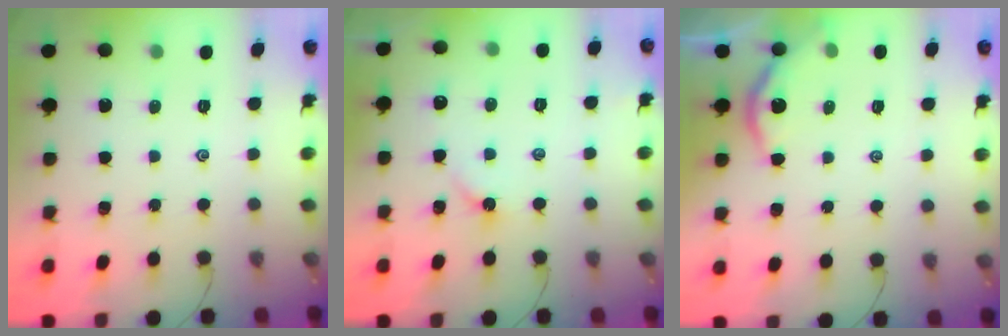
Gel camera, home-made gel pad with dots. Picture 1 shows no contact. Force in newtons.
{"total": 2.6, "press": 2.6, "slide": 0.4}
{"total": 3.9, "press": 3.9, "slide": 0.3}